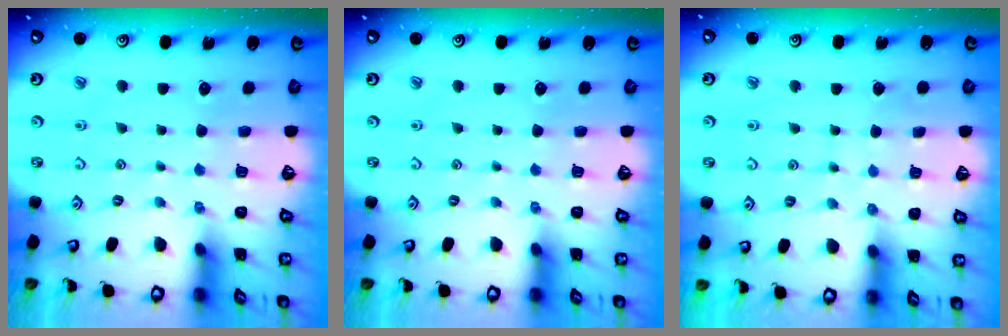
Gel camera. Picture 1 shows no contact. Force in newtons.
{"total": 0.0}
{"total": 5.9, "press": 5.9, "slide": 0.6}